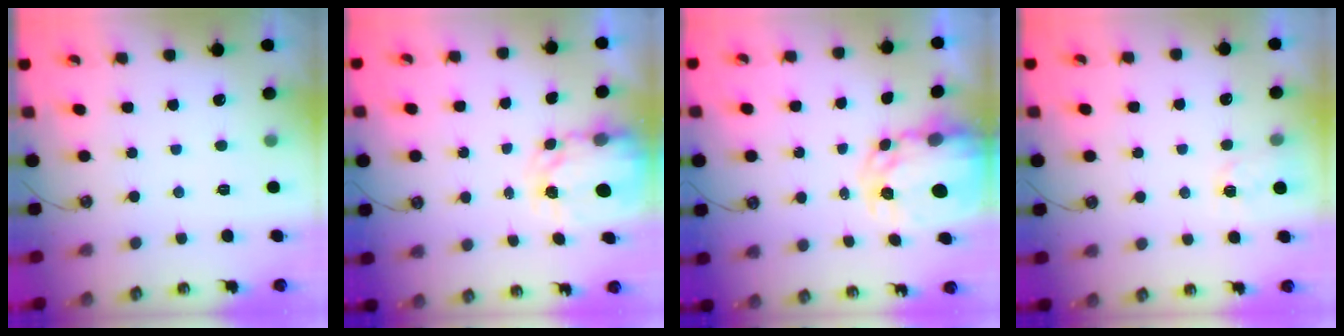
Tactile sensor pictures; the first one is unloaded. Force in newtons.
{"total": 4.0, "press": 3.9, "slide": 0.3}
{"total": 5.8, "press": 5.8, "slide": 0.2}
{"total": 2.9, "press": 2.9, "slide": 0.5}